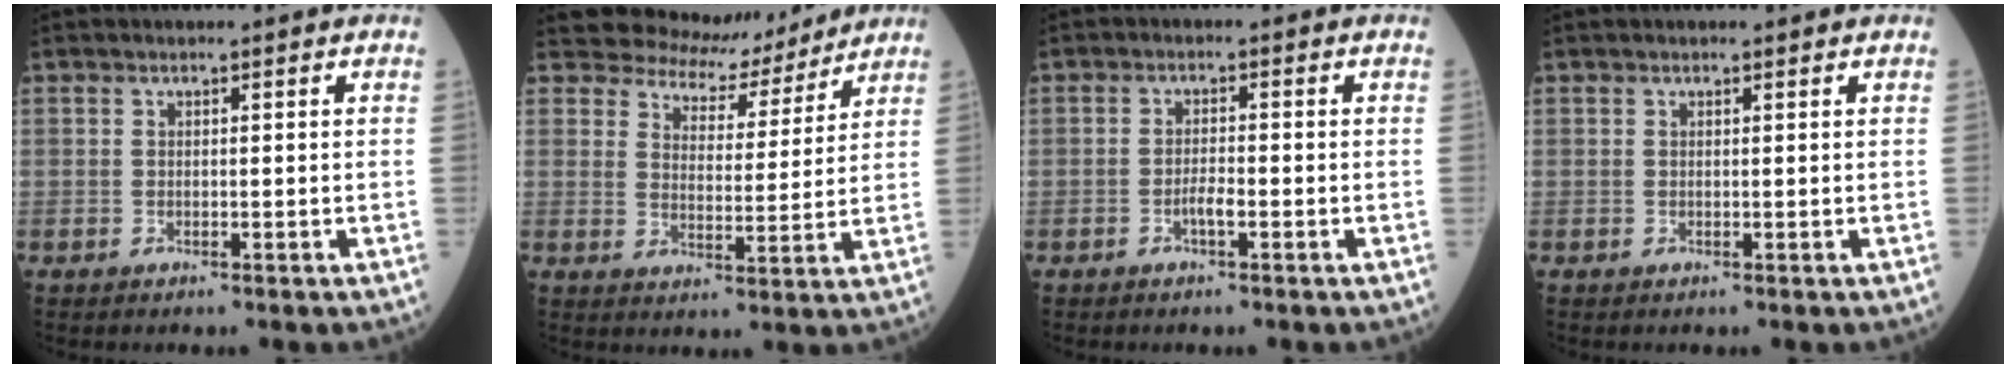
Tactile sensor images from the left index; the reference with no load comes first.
{"total": 9.3, "force": [8.6, 3.3, 0.7], "torque": [-0.014, 0.000, 0.119]}
{"total": 1.9, "force": [-0.9, 0.3, 1.7], "torque": [-0.032, 0.002, -0.018]}
{"total": 1.5, "force": [1.3, 0.4, 0.6], "torque": [-0.011, 0.016, 0.018]}